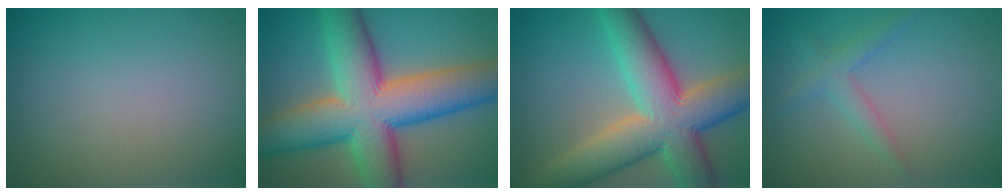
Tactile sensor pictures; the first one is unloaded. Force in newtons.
{"total": 13.4, "press": 13.4, "slide": 0.3}
{"total": 11.3, "press": 11.3, "slide": 0.8}
{"total": 1.9, "press": 1.9, "slide": 0.2}